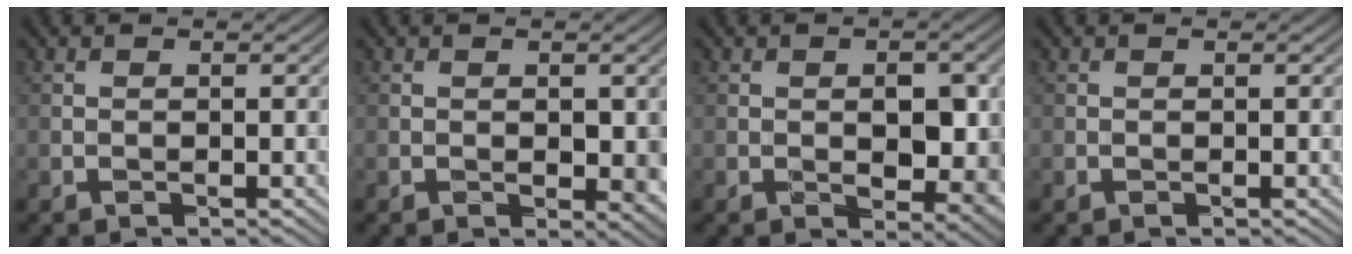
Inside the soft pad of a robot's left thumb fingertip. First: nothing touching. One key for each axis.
{"total": 3.2, "fx": -0.1, "fy": 1.9, "fz": 2.6, "tx": -0.031, "ty": -0.008, "tz": 0.003}
{"total": 5.7, "fx": -0.1, "fy": 3.5, "fz": 4.5, "tx": -0.059, "ty": -0.010, "tz": 0.005}
{"total": 0.0}